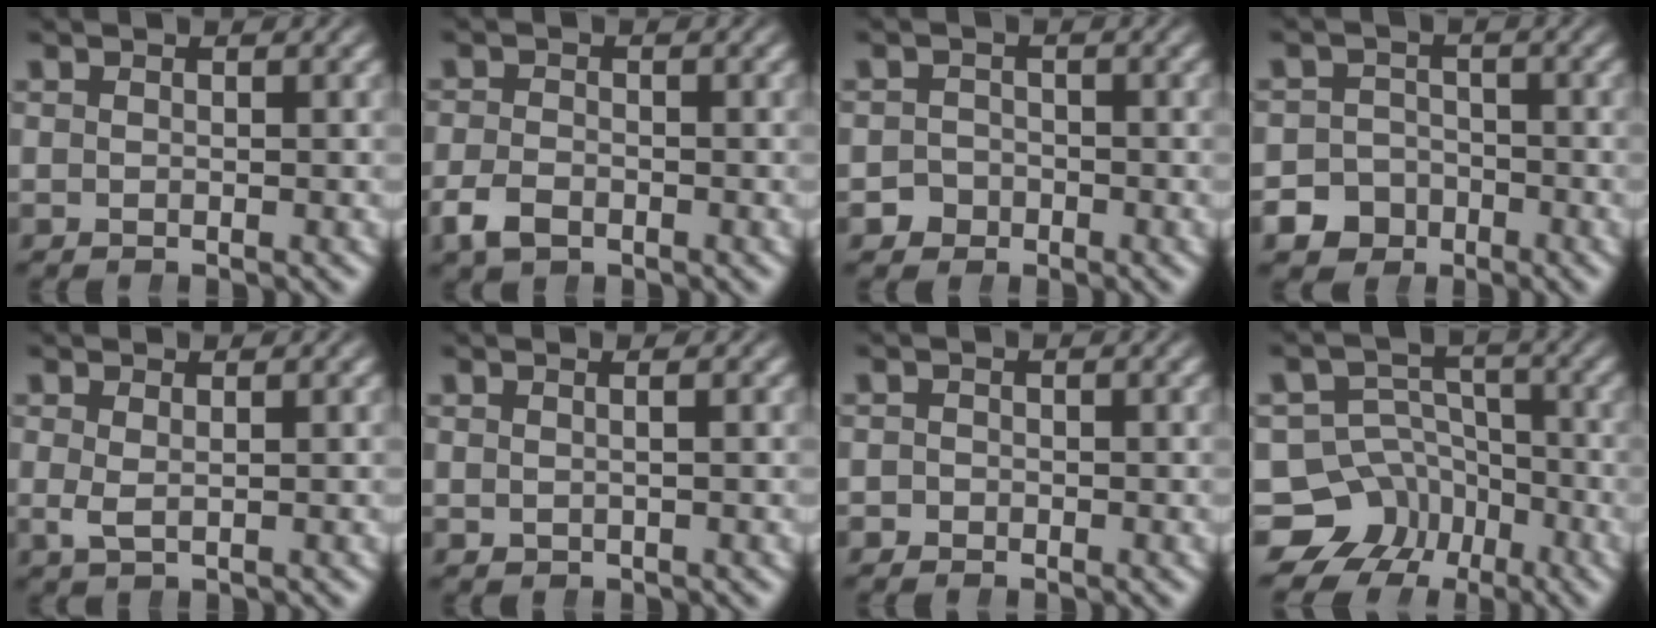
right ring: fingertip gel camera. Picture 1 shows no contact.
{"total": 2.6, "force": [-1.7, 1.6, 1.2], "torque": [-0.029, -0.013, -0.026]}
{"total": 3.2, "force": [-1.8, 2.6, 0.1], "torque": [-0.008, -0.015, -0.030]}
{"total": 7.2, "force": [-4.0, 6.0, 0.9], "torque": [-0.021, -0.024, -0.070]}
{"total": 1.0, "force": [0.2, 0.0, 1.0], "torque": [-0.023, -0.013, 0.014]}
{"total": 0.8, "force": [0.3, -0.2, 0.7], "torque": [-0.010, 0.001, 0.011]}
{"total": 1.1, "force": [-0.7, 0.8, -0.3], "torque": [0.005, -0.007, -0.014]}
{"total": 14.4, "force": [-5.6, 12.4, 4.6], "torque": [-0.093, -0.070, -0.084]}